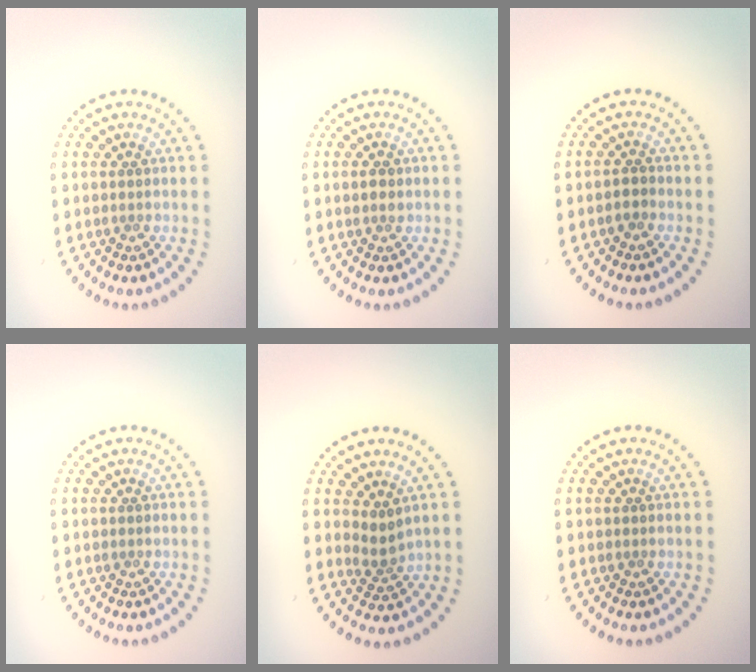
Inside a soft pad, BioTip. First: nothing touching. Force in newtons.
{"total": 1.2, "press": 1.1, "slide": 0.3}
{"total": 1.0, "press": 0.8, "slide": 0.5}
{"total": 0.0}
{"total": 1.9, "press": 1.2, "slide": 1.5}
{"total": 0.0}